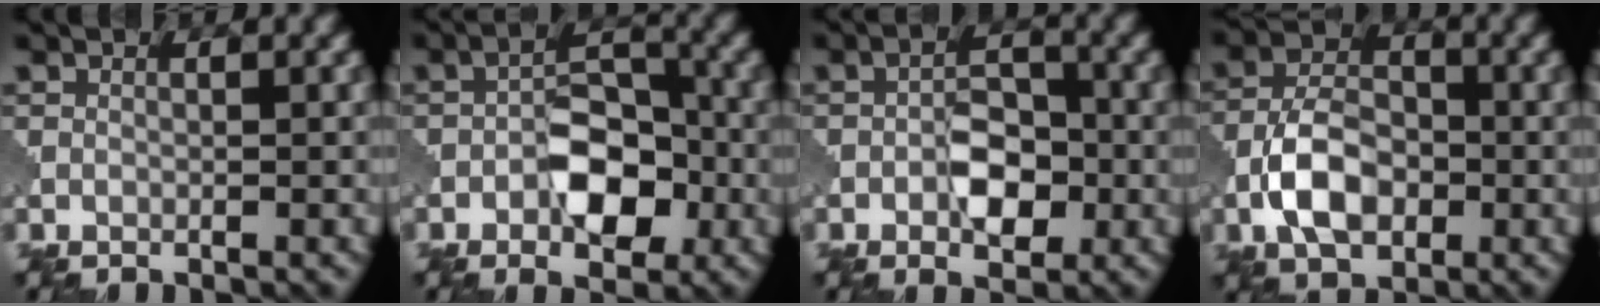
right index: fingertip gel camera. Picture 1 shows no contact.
{"total": 5.0, "force": [-1.4, 2.9, 3.9], "torque": [-0.053, 0.010, -0.018]}
{"total": 3.6, "force": [-0.8, 2.1, 2.8], "torque": [-0.043, 0.008, -0.008]}
{"total": 5.9, "force": [-1.6, 3.9, 4.1], "torque": [-0.078, 0.006, -0.032]}